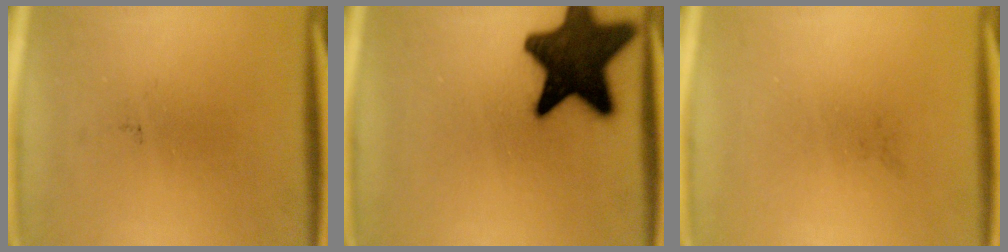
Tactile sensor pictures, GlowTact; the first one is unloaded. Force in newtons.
{"total": 17.2}
{"total": 0.0}